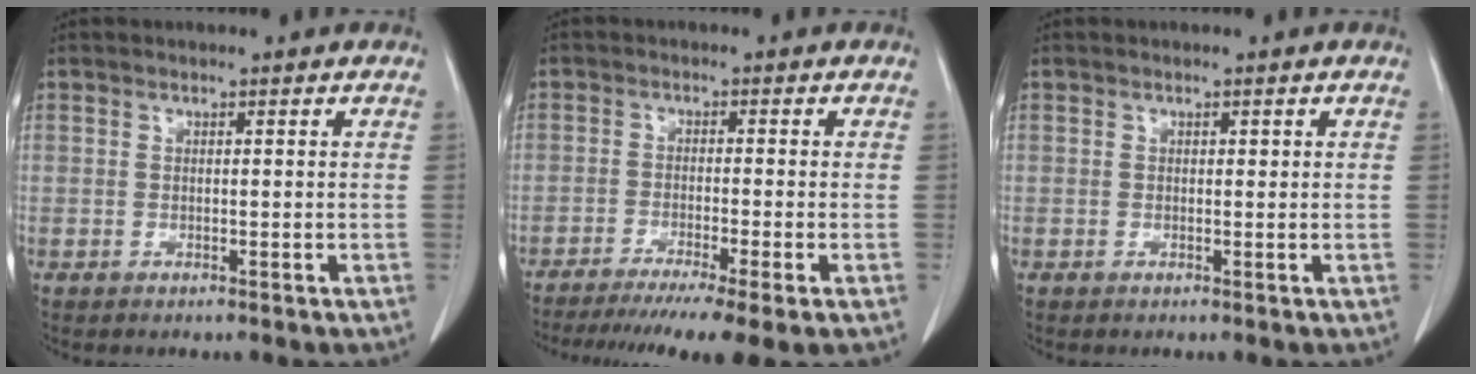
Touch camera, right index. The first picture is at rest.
{"total": 12.2, "force": [-9.3, -0.2, 7.9], "torque": [-0.110, -0.030, -0.145]}
{"total": 0.5, "force": [0.2, 0.3, 0.4], "torque": [-0.003, 0.000, 0.003]}